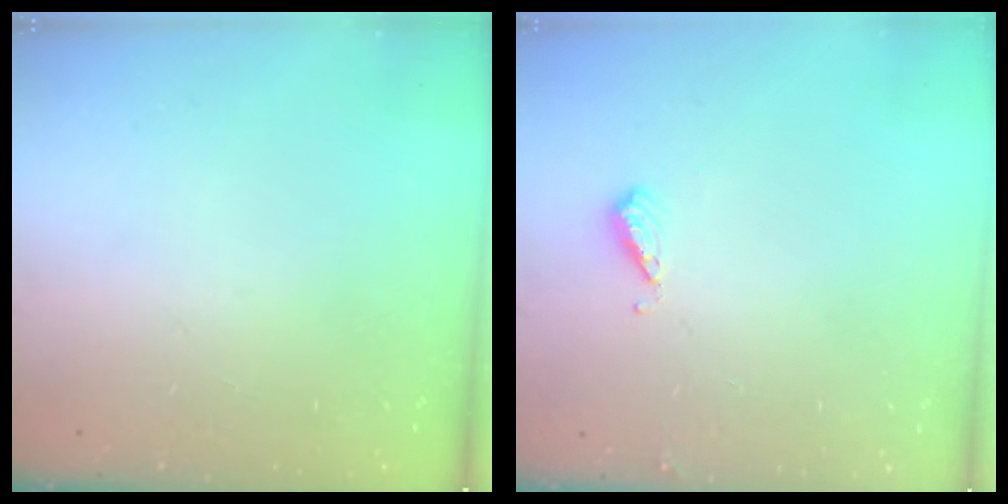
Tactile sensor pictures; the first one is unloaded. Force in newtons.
{"total": 4.5, "press": 4.4, "slide": 0.8}